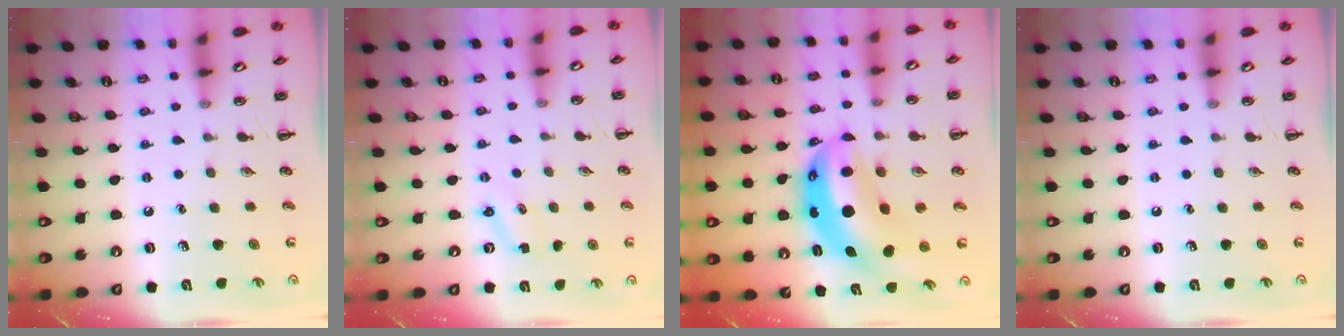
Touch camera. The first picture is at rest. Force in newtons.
{"total": 1.3, "press": 1.2, "slide": 0.4}
{"total": 12.6, "press": 12.1, "slide": 3.4}
{"total": 0.0}